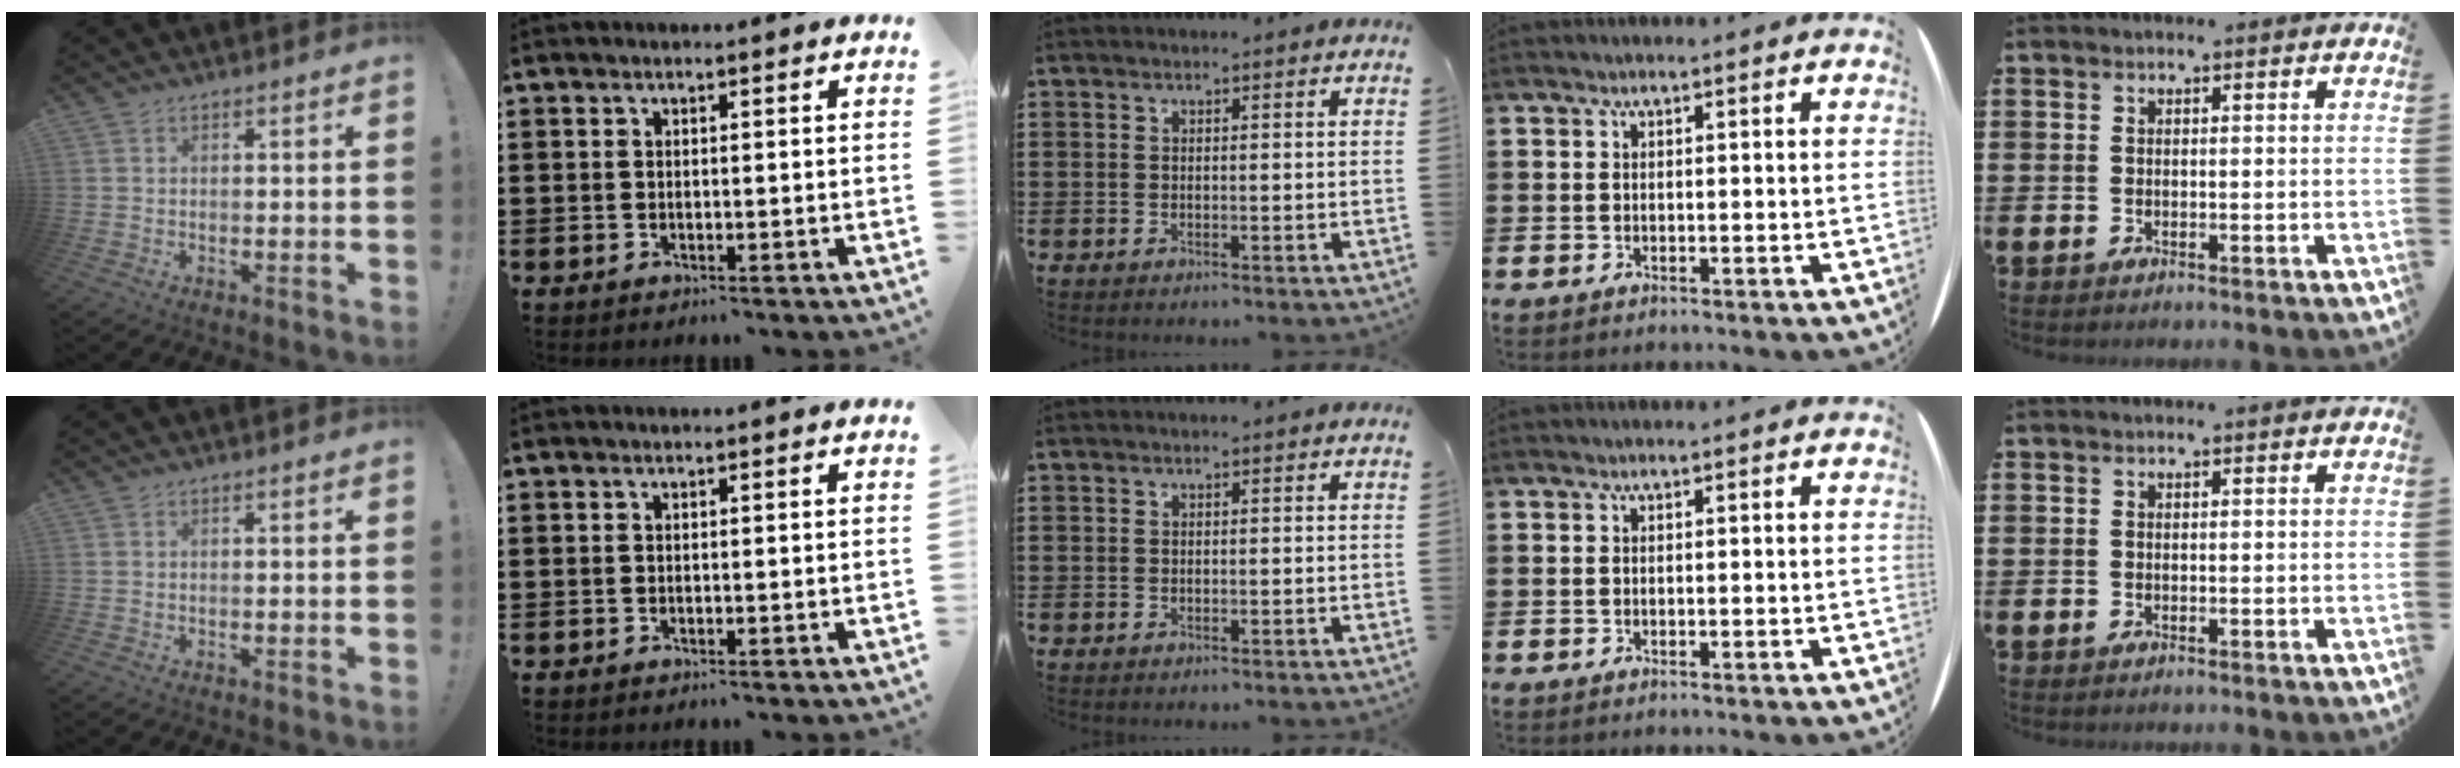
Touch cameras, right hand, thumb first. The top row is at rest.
{}